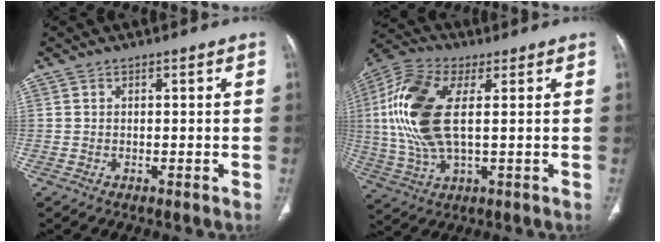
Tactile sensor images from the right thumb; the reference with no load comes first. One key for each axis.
{"total": 16.3, "fx": 2.4, "fy": 7.4, "fz": 14.2, "tx": -0.322, "ty": 0.007, "tz": 0.044}